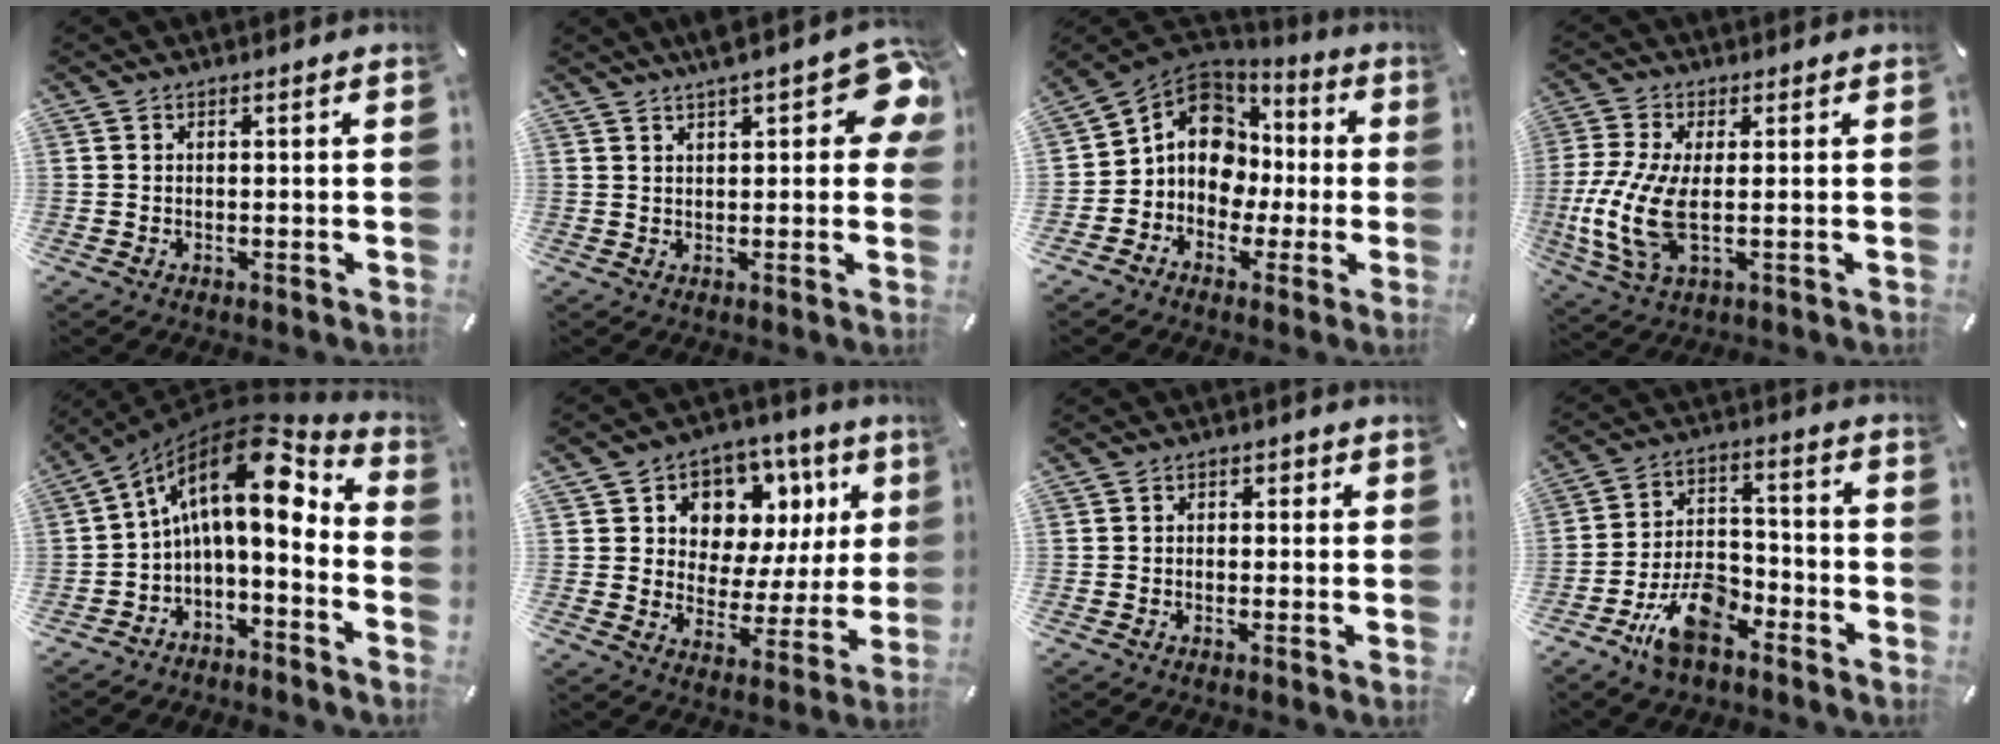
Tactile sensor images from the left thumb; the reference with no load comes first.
{"total": 10.6, "force": [4.8, 4.0, 8.6], "torque": [-0.116, -0.012, 0.081]}
{"total": 12.5, "force": [-0.2, 11.3, 5.5], "torque": [-0.120, -0.001, 0.002]}
{"total": 12.0, "force": [-0.6, 5.0, 10.9], "torque": [-0.247, -0.025, -0.009]}
{"total": 16.3, "force": [4.5, 7.8, 13.6], "torque": [-0.217, -0.035, 0.068]}
{"total": 9.1, "force": [4.3, 7.4, 3.1], "torque": [-0.043, -0.049, 0.077]}
{"total": 2.0, "force": [-1.2, 1.6, 0.5], "torque": [-0.009, 0.011, -0.025]}
{"total": 13.1, "force": [-8.0, 6.8, 7.8], "torque": [-0.139, 0.049, -0.140]}